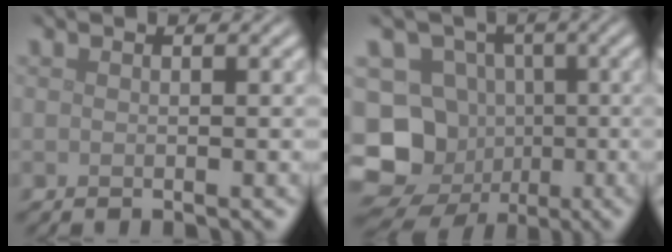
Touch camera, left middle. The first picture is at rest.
{"total": 13.6, "force": [-5.9, 11.6, 3.9], "torque": [-0.084, -0.012, -0.110]}